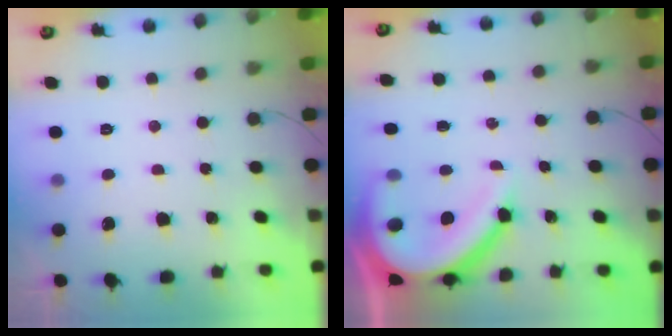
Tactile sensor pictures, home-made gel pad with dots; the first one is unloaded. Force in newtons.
{"total": 12.9, "press": 12.8, "slide": 1.6}